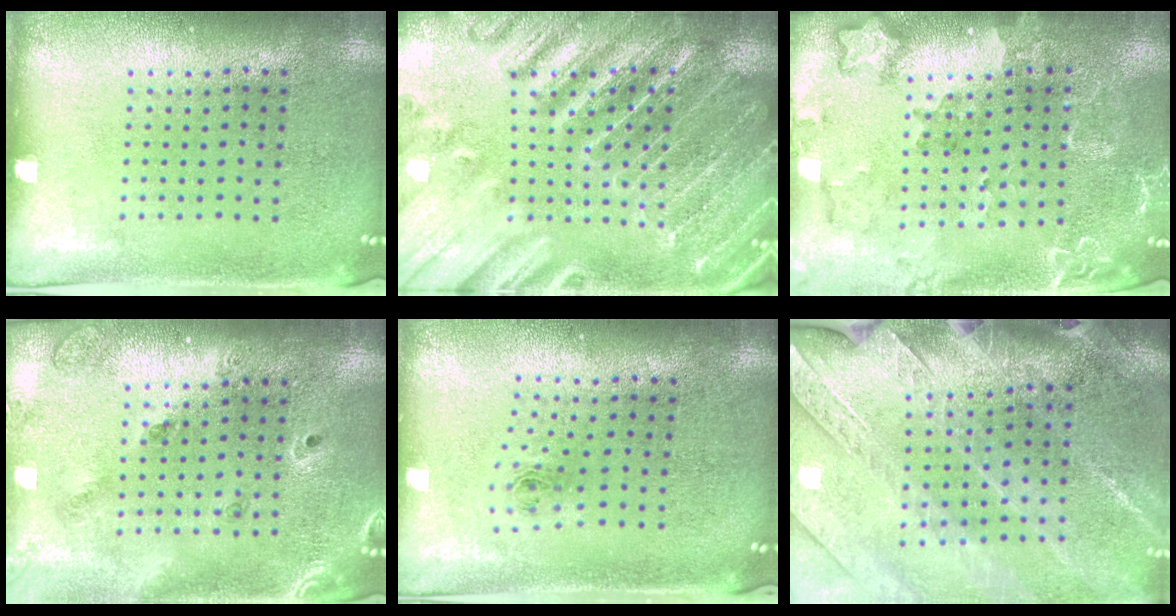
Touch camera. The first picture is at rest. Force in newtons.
{"total": 3.6, "press": 3.5, "slide": 1.0}
{"total": 2.0, "press": 1.9, "slide": 0.5}
{"total": 1.4, "press": 1.3, "slide": 0.4}
{"total": 0.9, "press": 0.4, "slide": 0.8}
{"total": 2.9, "press": 2.9, "slide": 0.4}